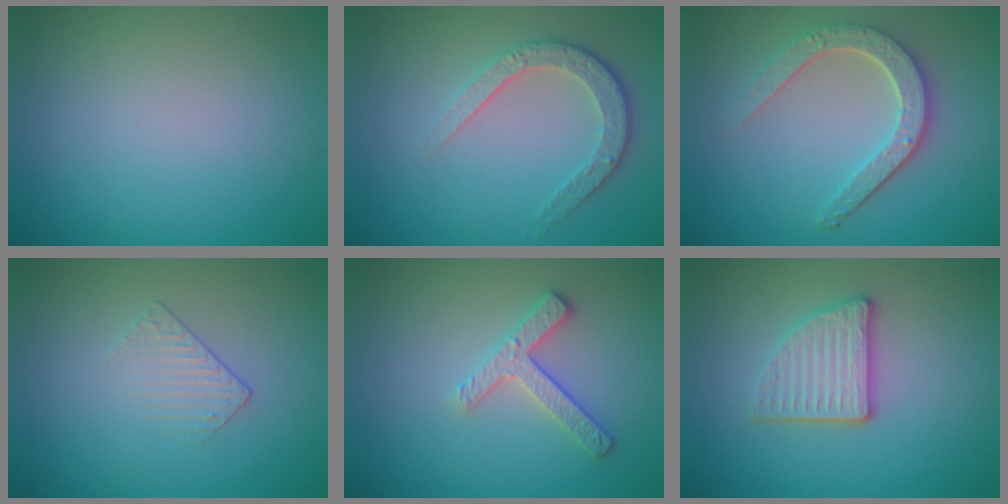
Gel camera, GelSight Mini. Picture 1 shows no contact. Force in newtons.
{"total": 3.6, "press": 2.8, "slide": 2.2}
{"total": 4.3, "press": 3.5, "slide": 2.5}
{"total": 1.3, "press": 0.6, "slide": 1.1}
{"total": 2.5, "press": 2.4, "slide": 0.8}
{"total": 3.6, "press": 3.1, "slide": 1.8}